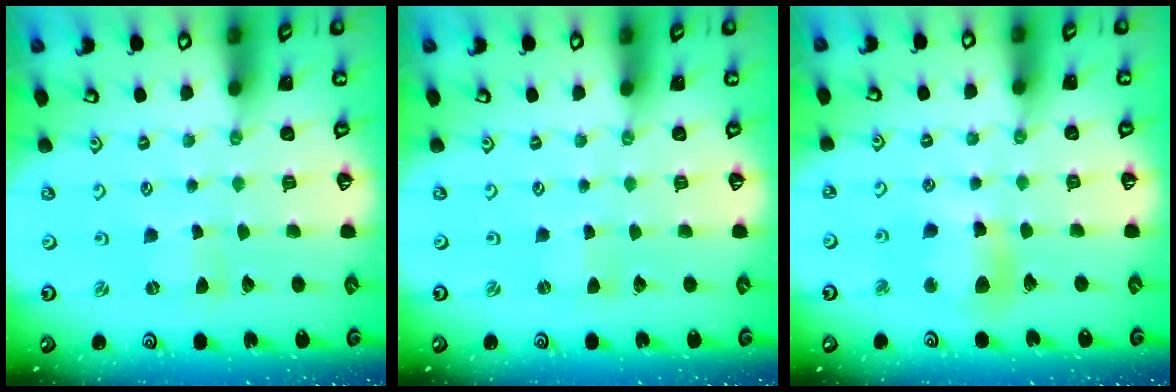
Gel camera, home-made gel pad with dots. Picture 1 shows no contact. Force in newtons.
{"total": 0.0}
{"total": 10.9, "press": 10.7, "slide": 1.9}